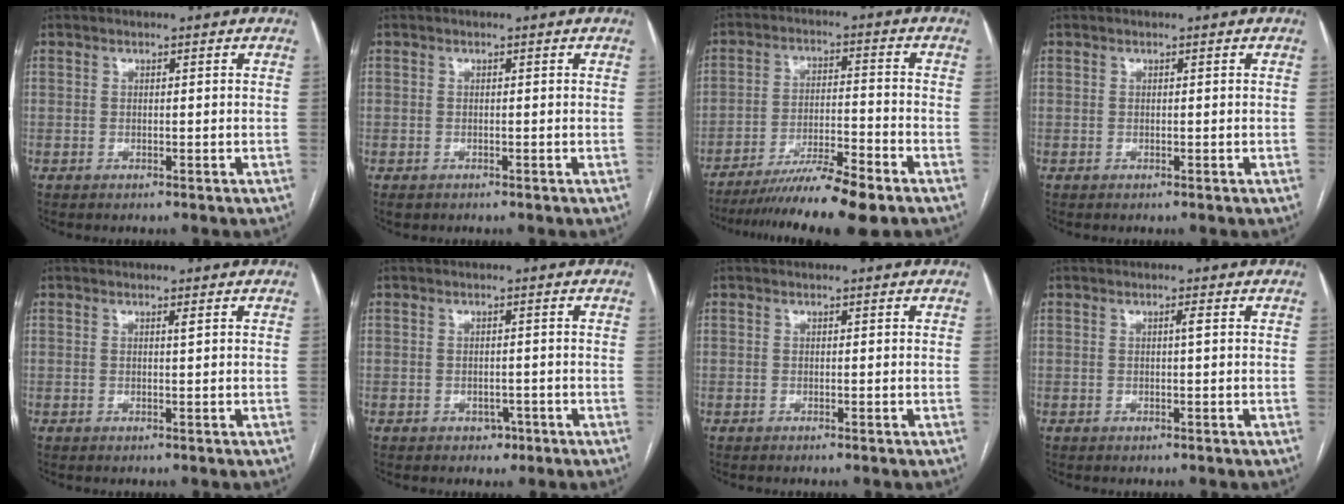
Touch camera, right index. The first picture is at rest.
{"total": 1.0, "force": [-0.4, 0.8, 0.1], "torque": [-0.003, 0.006, -0.004]}
{"total": 11.8, "force": [-9.1, -0.3, 7.5], "torque": [-0.119, -0.022, -0.151]}
{"total": 0.0}
{"total": 0.5, "force": [0.3, -0.1, 0.4], "torque": [-0.012, -0.002, 0.007]}
{"total": 2.0, "force": [-1.1, 1.5, 0.7], "torque": [-0.002, 0.006, -0.011]}
{"total": 0.0}
{"total": 0.8, "force": [0.1, -0.1, 0.8], "torque": [-0.012, 0.002, 0.002]}